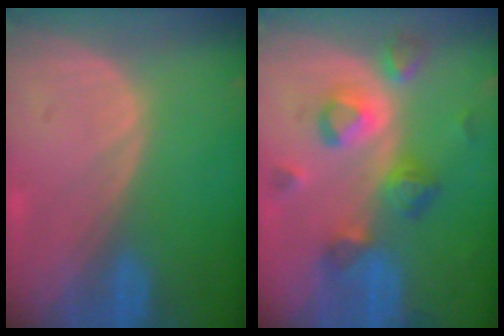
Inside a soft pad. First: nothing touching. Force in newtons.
{"total": 8.0, "press": 7.7, "slide": 2.4}